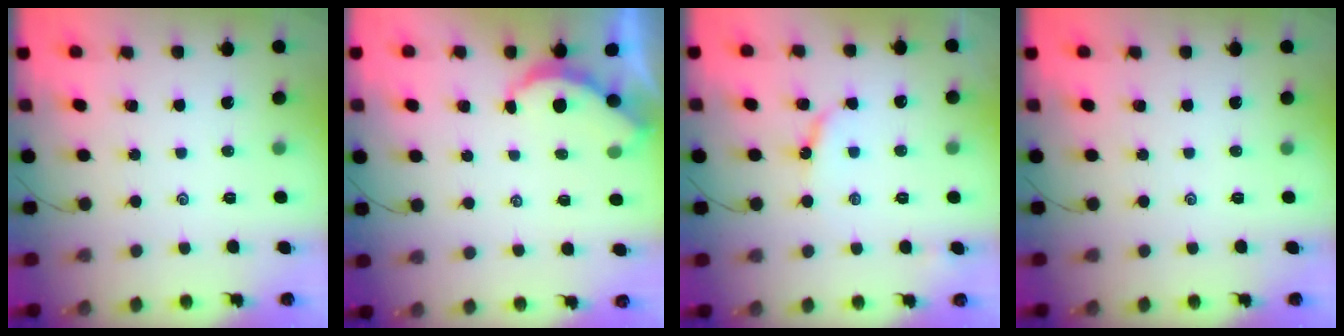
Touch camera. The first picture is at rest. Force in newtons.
{"total": 2.6, "press": 2.6, "slide": 0.3}
{"total": 5.3, "press": 5.3, "slide": 0.5}
{"total": 0.0}